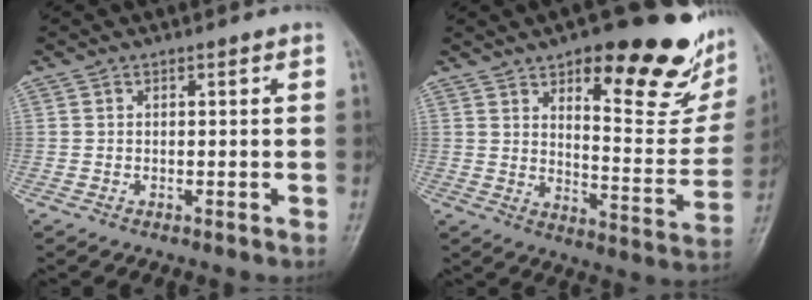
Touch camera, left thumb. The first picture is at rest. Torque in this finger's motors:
{"motor_torque": [0.55, 0.37, 1.21, -1.56, 0.14]}